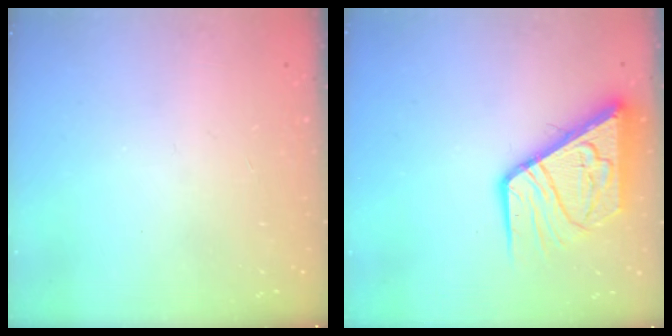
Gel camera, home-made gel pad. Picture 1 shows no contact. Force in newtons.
{"total": 12.7, "press": 12.6, "slide": 1.7}